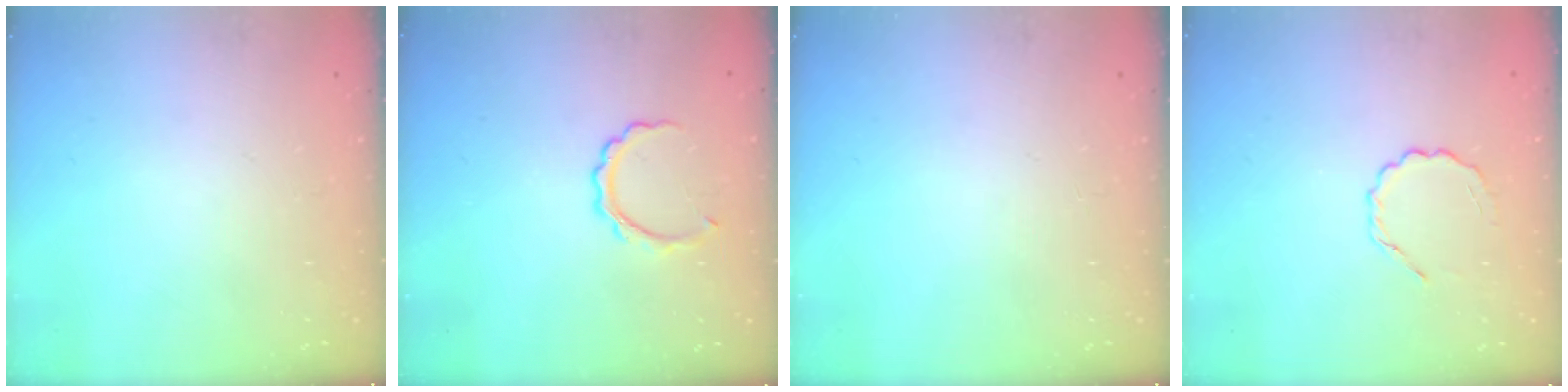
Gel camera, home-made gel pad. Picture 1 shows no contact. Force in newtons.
{"total": 4.8, "press": 4.8, "slide": 0.2}
{"total": 0.0}
{"total": 2.5, "press": 2.3, "slide": 0.9}